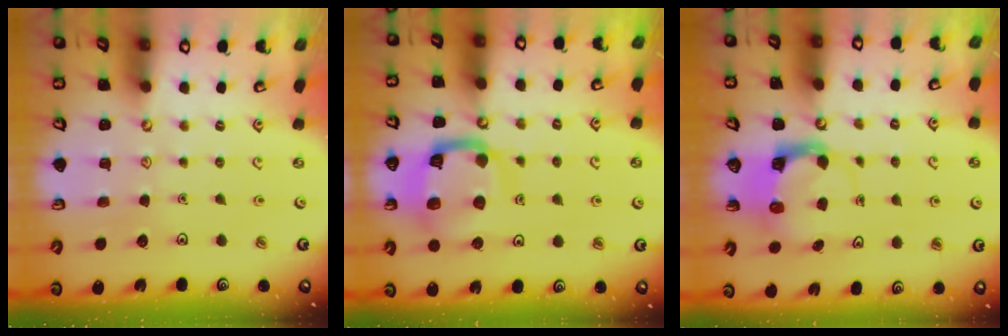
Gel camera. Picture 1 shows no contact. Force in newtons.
{"total": 13.5, "press": 13.4, "slide": 1.3}
{"total": 3.6, "press": 3.5, "slide": 0.4}